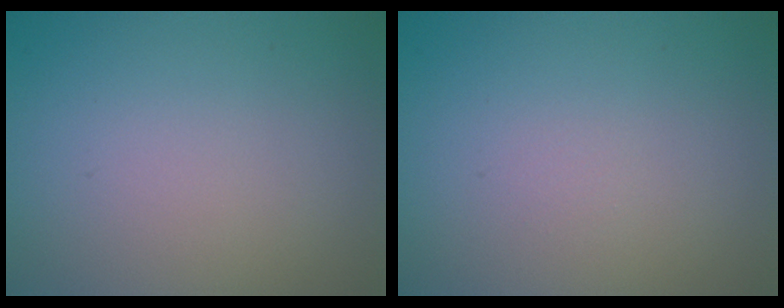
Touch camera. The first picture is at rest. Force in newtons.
{"total": 0.0}